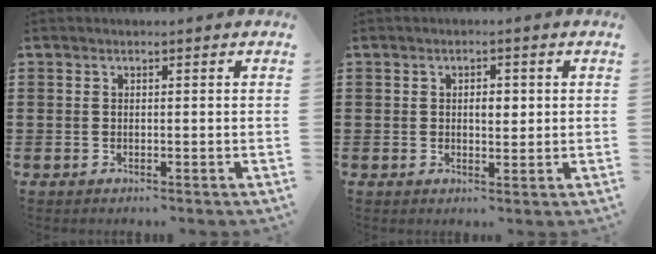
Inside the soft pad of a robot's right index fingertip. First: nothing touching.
{"total": 2.4, "force": [0.3, 1.2, 2.0], "torque": [-0.033, 0.004, 0.001]}